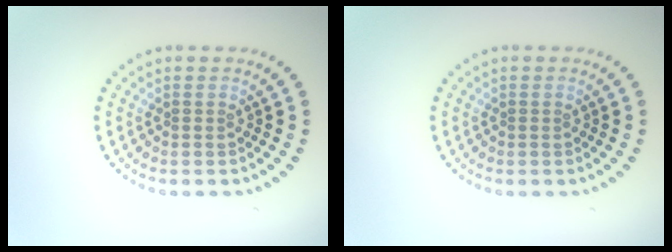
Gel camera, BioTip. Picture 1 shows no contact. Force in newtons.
{"total": 0.0}